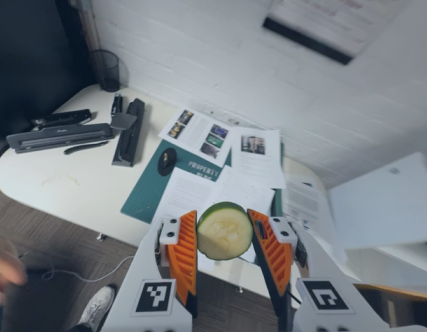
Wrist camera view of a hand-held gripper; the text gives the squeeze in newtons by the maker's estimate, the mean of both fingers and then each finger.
{"total": 9.7, "left": 10.1, "right": 9.3}